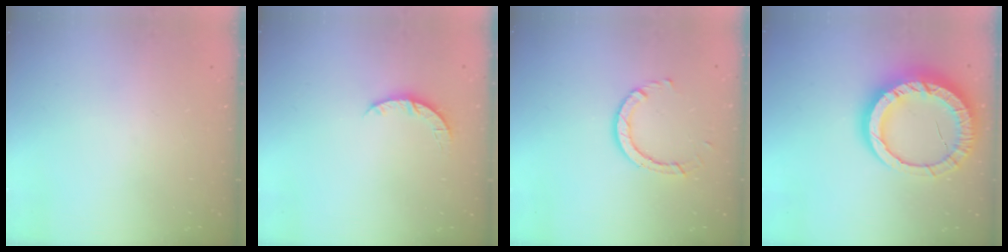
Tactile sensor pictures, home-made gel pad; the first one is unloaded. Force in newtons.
{"total": 3.5, "press": 3.5, "slide": 0.4}
{"total": 5.1, "press": 5.1, "slide": 0.3}
{"total": 19.3, "press": 19.2, "slide": 1.7}